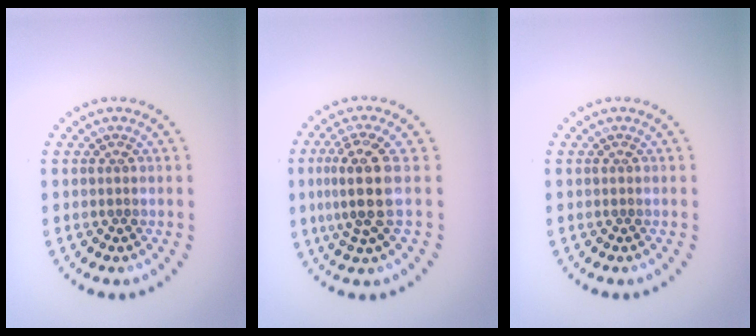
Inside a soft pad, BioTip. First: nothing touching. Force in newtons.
{"total": 4.0, "press": 3.5, "slide": 2.0}
{"total": 0.0}